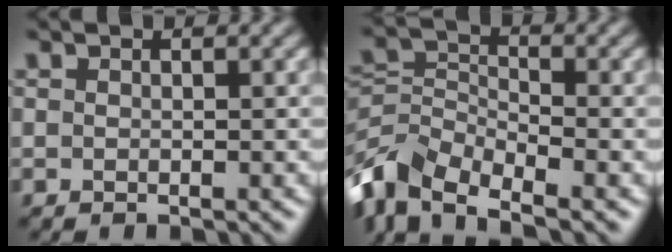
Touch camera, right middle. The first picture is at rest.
{"total": 7.5, "force": [-5.1, 3.7, 4.1], "torque": [-0.080, -0.005, -0.111]}